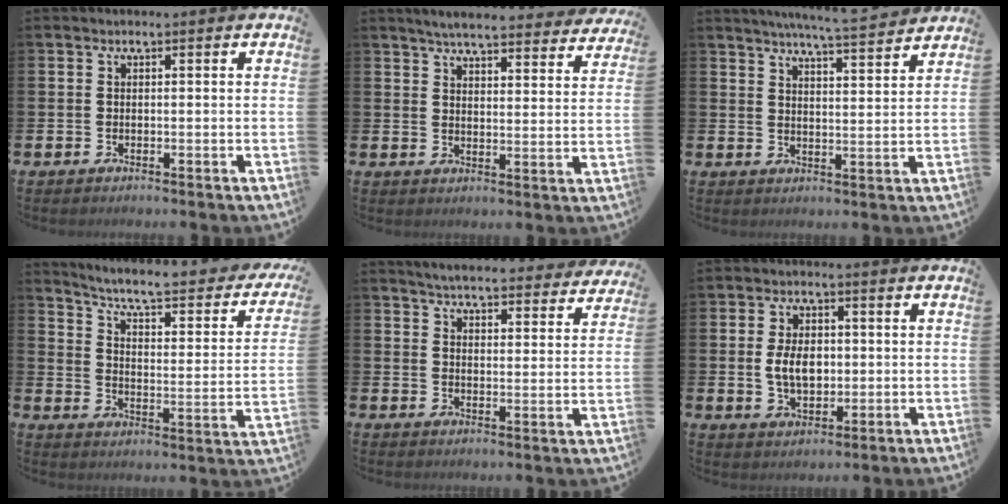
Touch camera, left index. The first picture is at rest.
{"total": 5.2, "force": [5.0, 0.4, 1.4], "torque": [-0.033, -0.034, 0.083]}
{"total": 6.2, "force": [6.0, -0.8, 1.5], "torque": [-0.033, -0.040, 0.102]}
{"total": 5.7, "force": [4.7, 1.2, 2.9], "torque": [-0.075, -0.041, 0.068]}
{"total": 5.1, "force": [5.0, 0.5, 0.7], "torque": [-0.030, -0.036, 0.086]}
{"total": 5.3, "force": [0.4, 3.3, 4.1], "torque": [-0.061, 0.004, 0.001]}